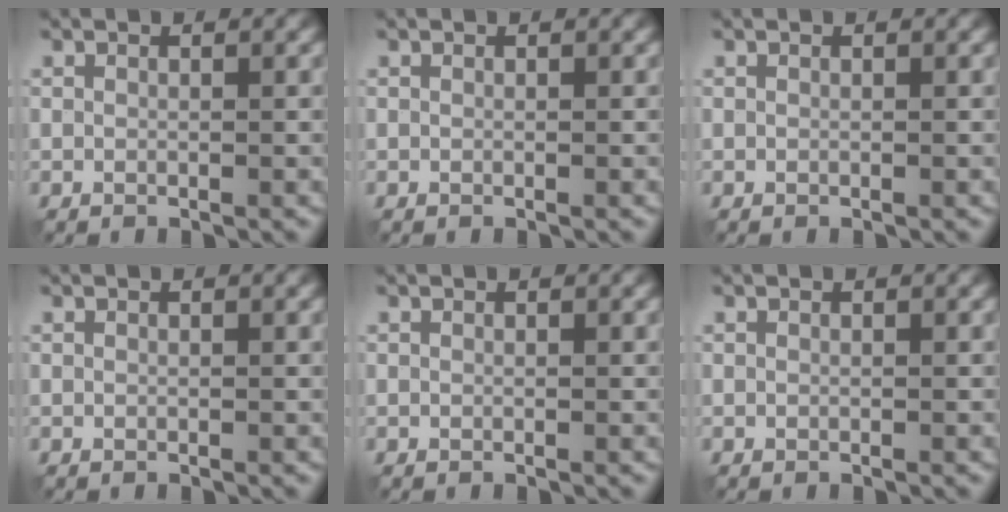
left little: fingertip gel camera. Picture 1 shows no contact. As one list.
[{"total": 0.0}, {"total": 0.0}, {"total": 0.0}, {"total": 0.0}, {"total": 0.0}]